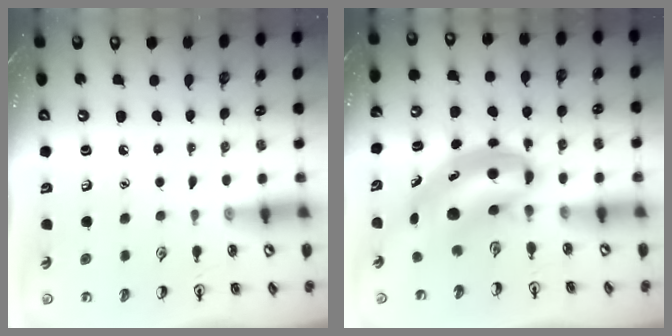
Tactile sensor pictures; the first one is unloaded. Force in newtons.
{"total": 7.1, "press": 6.9, "slide": 1.8}